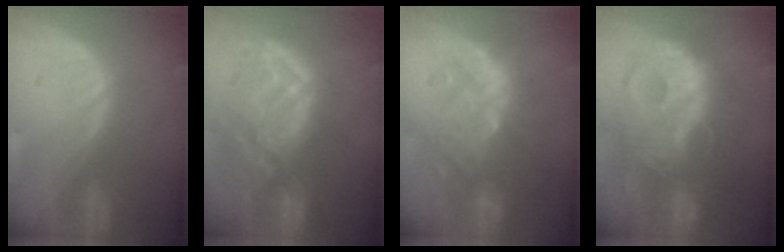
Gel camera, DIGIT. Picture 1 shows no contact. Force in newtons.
{"total": 11.9, "press": 10.9, "slide": 4.9}
{"total": 9.2, "press": 9.0, "slide": 1.8}
{"total": 13.4, "press": 13.4, "slide": 1.2}